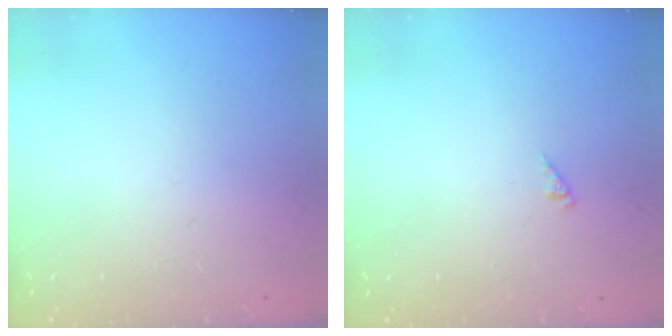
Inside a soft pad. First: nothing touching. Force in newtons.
{"total": 0.0}